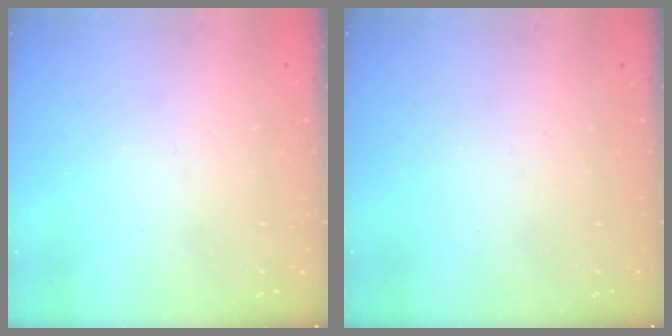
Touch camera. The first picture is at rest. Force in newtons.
{"total": 0.0}